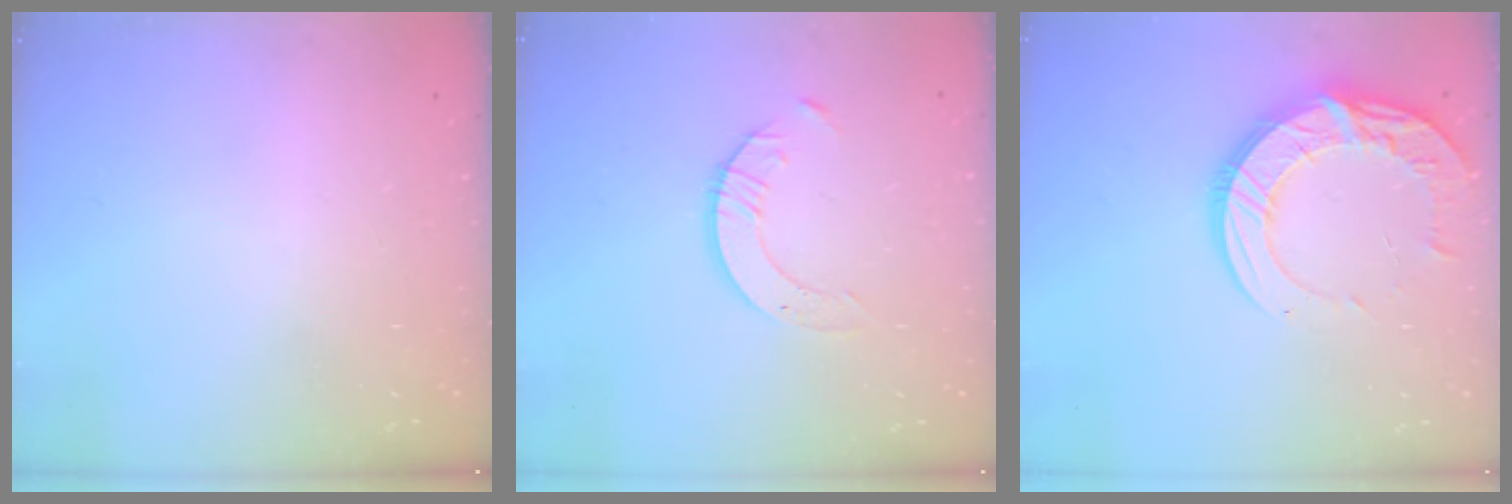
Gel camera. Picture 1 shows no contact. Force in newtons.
{"total": 3.4, "press": 3.4, "slide": 0.3}
{"total": 15.2, "press": 15.2, "slide": 1.3}